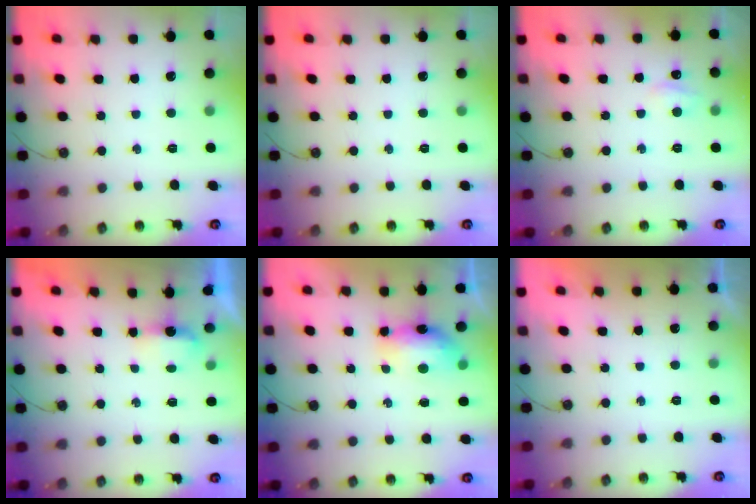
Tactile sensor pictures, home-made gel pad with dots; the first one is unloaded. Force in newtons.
{"total": 0.0}
{"total": 4.7, "press": 4.6, "slide": 0.9}
{"total": 3.0, "press": 2.9, "slide": 0.6}
{"total": 11.3, "press": 8.7, "slide": 7.2}
{"total": 0.0}